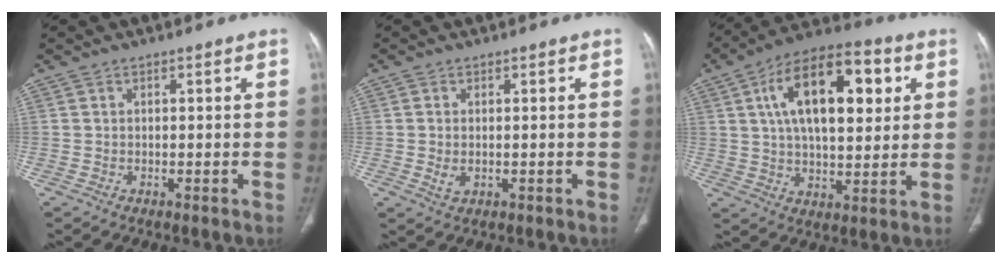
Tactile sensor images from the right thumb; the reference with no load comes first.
{"total": 2.5, "force": [-0.3, 1.6, 2.0], "torque": [-0.045, -0.005, -0.001]}
{"total": 19.9, "force": [5.8, 9.6, 16.5], "torque": [-0.239, 0.003, 0.088]}